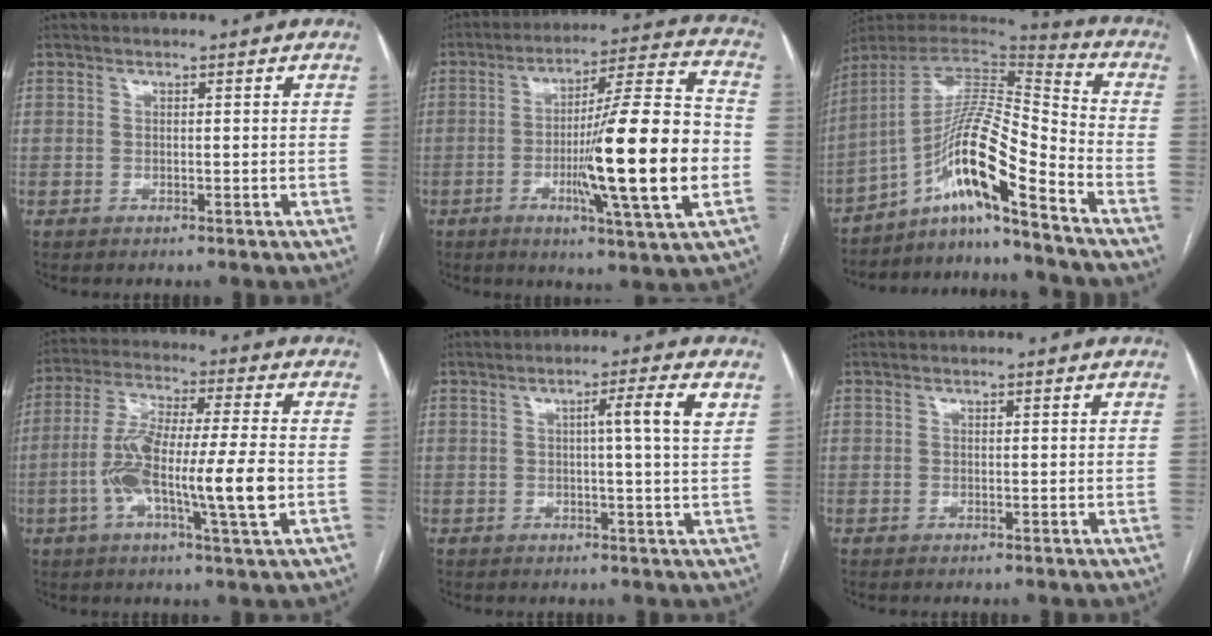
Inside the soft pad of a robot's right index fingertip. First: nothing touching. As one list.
[{"total": 19.6, "force": [-3.9, 0.2, 19.2], "torque": [-0.301, -0.007, -0.064]}, {"total": 14.8, "force": [-9.4, -0.2, 11.4], "torque": [-0.206, 0.018, -0.165]}, {"total": 14.2, "force": [-2.9, 1.0, 13.8], "torque": [-0.262, 0.002, -0.058]}, {"total": 5.3, "force": [1.6, -0.7, 5.0], "torque": [-0.072, 0.004, 0.020]}, {"total": 0.0}]